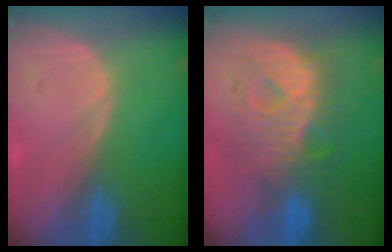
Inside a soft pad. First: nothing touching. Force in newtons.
{"total": 9.8, "press": 9.8, "slide": 0.6}